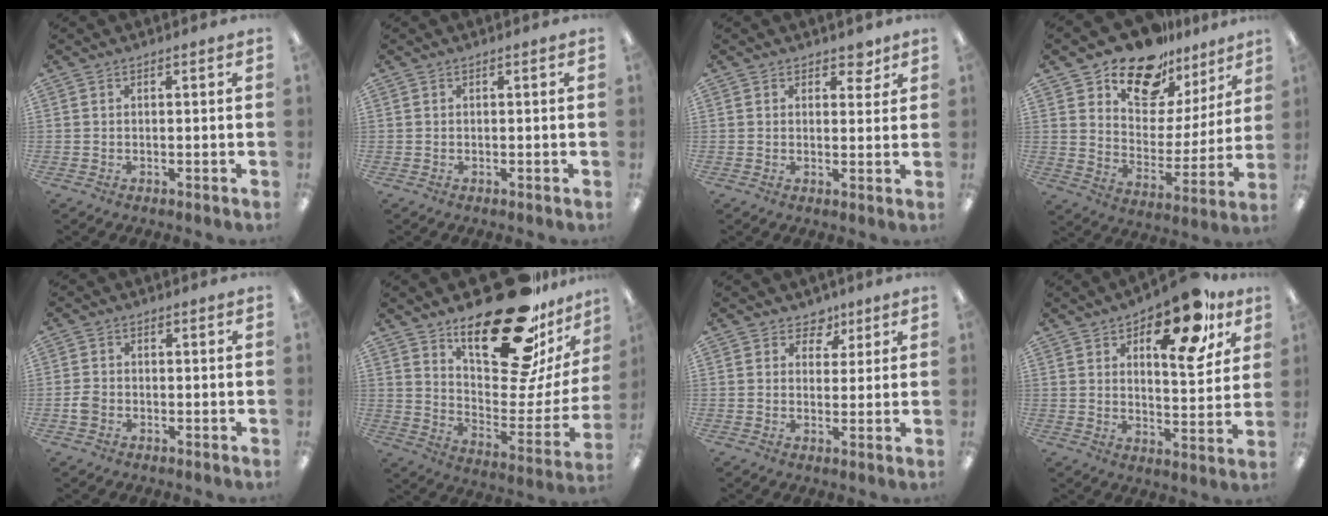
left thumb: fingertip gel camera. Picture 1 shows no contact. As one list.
[{"total": 0.0}, {"total": 3.7, "force": [2.7, 2.2, 1.4], "torque": [-0.001, -0.011, 0.042]}, {"total": 16.6, "force": [13.6, 8.3, 4.7], "torque": [-0.086, -0.105, 0.244]}, {"total": 2.5, "force": [-0.9, 2.0, 1.1], "torque": [-0.018, 0.006, -0.017]}, {"total": 28.5, "force": [19.0, 10.3, 18.7], "torque": [-0.263, -0.124, 0.317]}, {"total": 4.9, "force": [3.0, 3.7, 1.1], "torque": [-0.005, -0.013, 0.049]}, {"total": 18.6, "force": [11.6, 7.4, 12.5], "torque": [-0.169, -0.059, 0.183]}]